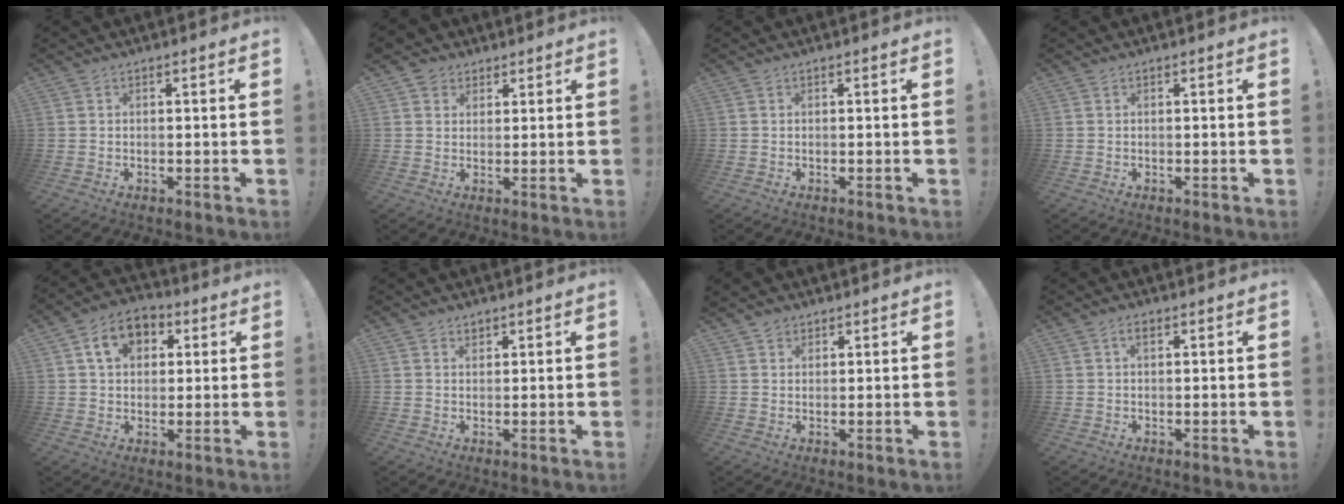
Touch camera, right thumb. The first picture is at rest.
{"total": 4.2, "force": [2.4, 3.4, 0.6], "torque": [-0.009, -0.009, 0.046]}
{"total": 0.0}
{"total": 0.0}
{"total": 10.4, "force": [3.9, 7.9, 5.5], "torque": [-0.081, 0.000, 0.073]}
{"total": 1.2, "force": [1.0, 0.7, 0.1], "torque": [0.010, -0.009, 0.017]}
{"total": 2.2, "force": [1.7, 1.4, 0.3], "torque": [0.006, -0.010, 0.028]}
{"total": 1.7, "force": [0.8, 0.8, 1.3], "torque": [-0.014, 0.000, 0.011]}